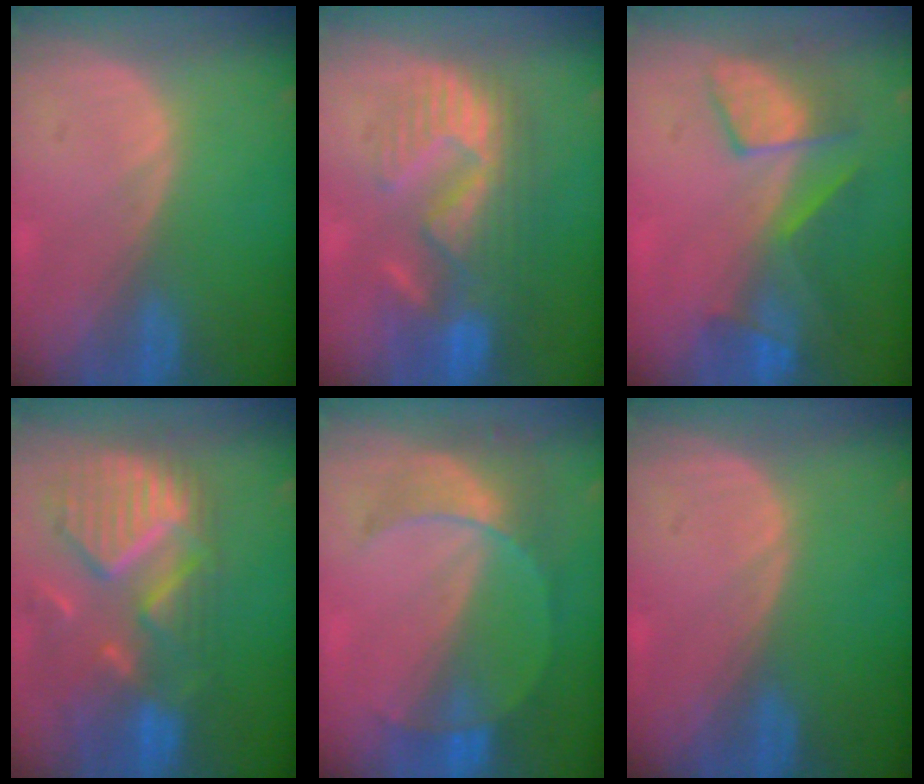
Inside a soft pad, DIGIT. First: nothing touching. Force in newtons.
{"total": 10.2, "press": 9.7, "slide": 3.1}
{"total": 8.0, "press": 7.5, "slide": 2.5}
{"total": 11.8, "press": 10.4, "slide": 5.6}
{"total": 7.6, "press": 6.7, "slide": 3.6}
{"total": 0.0}